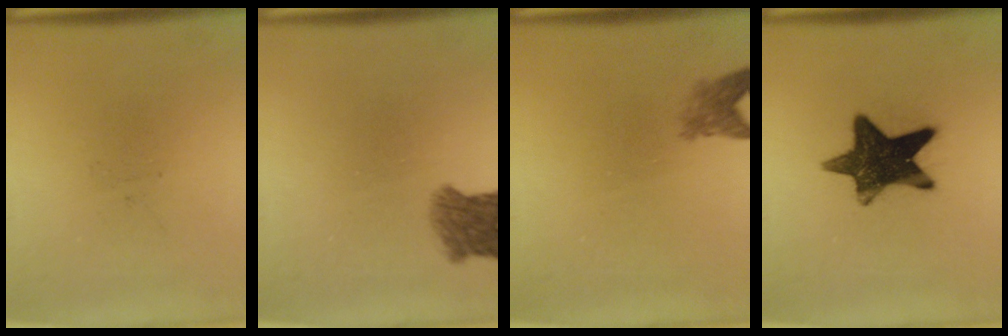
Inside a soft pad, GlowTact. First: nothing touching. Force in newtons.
{"total": 4.3}
{"total": 2.4}
{"total": 14.1}